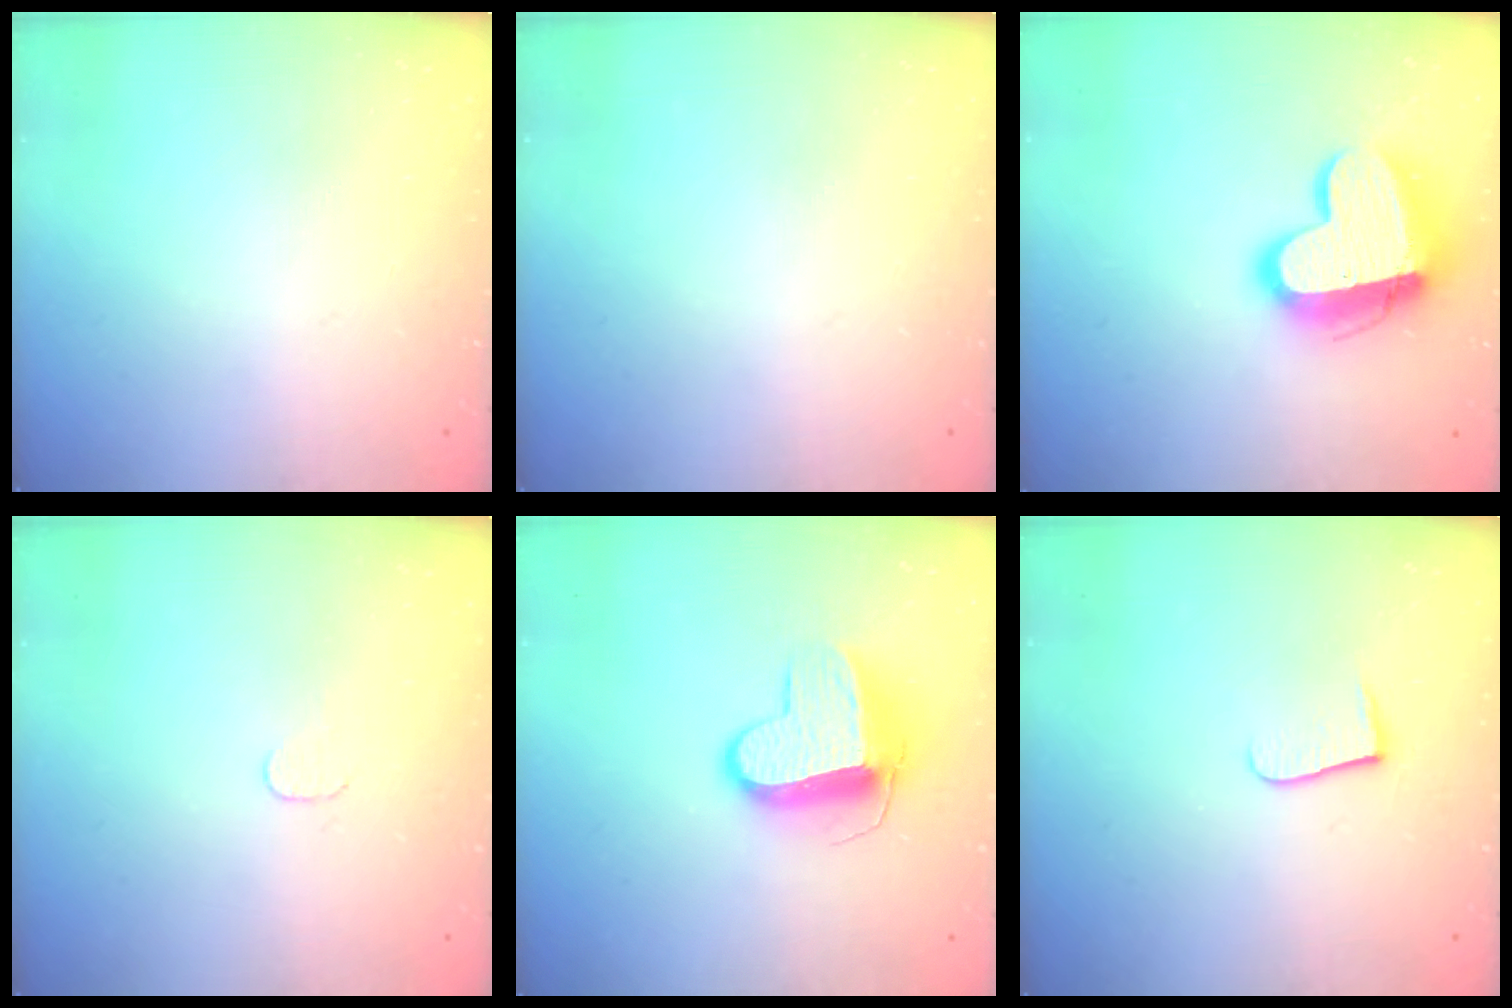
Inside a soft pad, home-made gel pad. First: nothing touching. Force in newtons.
{"total": 0.0}
{"total": 16.7, "press": 16.7, "slide": 1.1}
{"total": 3.1, "press": 3.1, "slide": 0.3}
{"total": 11.1, "press": 11.1, "slide": 0.4}
{"total": 4.8, "press": 4.8, "slide": 0.6}